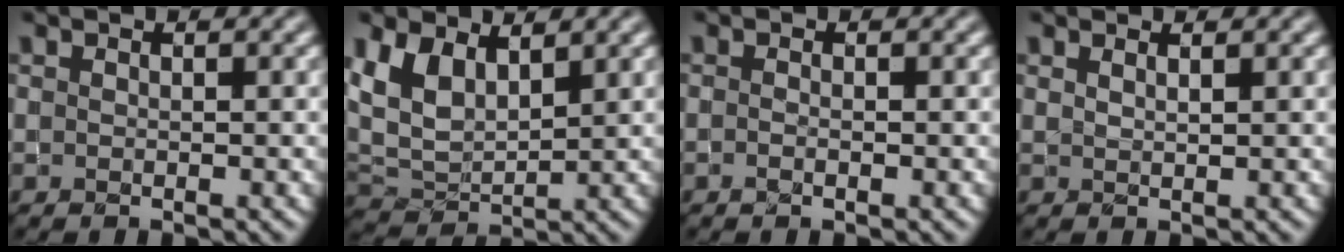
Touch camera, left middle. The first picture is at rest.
{"total": 5.5, "force": [2.5, 3.2, 3.8], "torque": [-0.088, -0.002, 0.046]}
{"total": 0.6, "force": [-0.3, 0.2, 0.5], "torque": [-0.012, -0.002, -0.008]}
{"total": 0.9, "force": [0.7, 0.2, 0.5], "torque": [-0.004, 0.000, 0.008]}